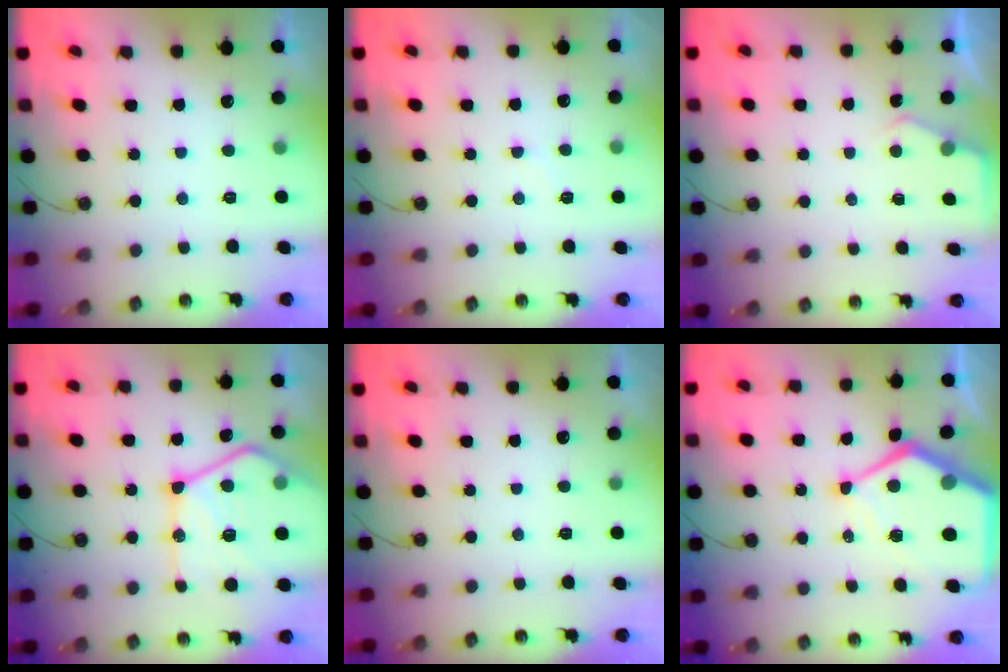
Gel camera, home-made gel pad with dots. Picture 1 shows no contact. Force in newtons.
{"total": 6.7, "press": 6.7, "slide": 0.8}
{"total": 3.7, "press": 3.7, "slide": 0.5}
{"total": 23.3, "press": 23.2, "slide": 2.7}
{"total": 0.0}
{"total": 18.4, "press": 18.3, "slide": 2.1}